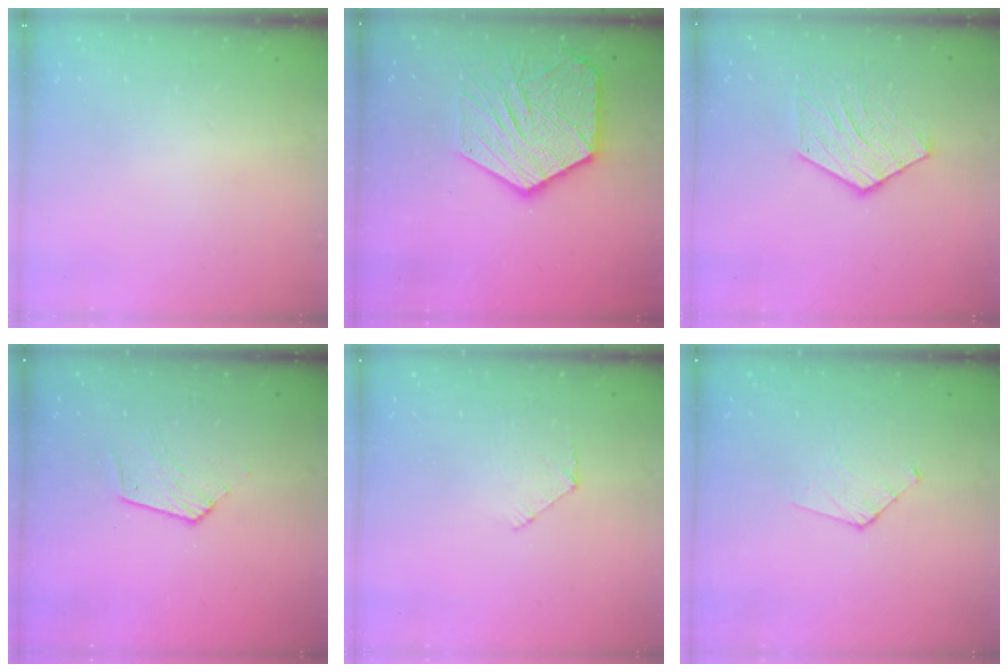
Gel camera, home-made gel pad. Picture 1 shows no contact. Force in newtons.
{"total": 18.9, "press": 18.8, "slide": 1.8}
{"total": 11.4, "press": 11.4, "slide": 1.0}
{"total": 7.0, "press": 7.0, "slide": 0.5}
{"total": 5.3, "press": 5.3, "slide": 0.5}
{"total": 5.5, "press": 5.5, "slide": 0.5}